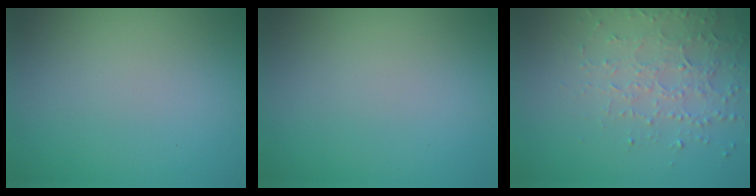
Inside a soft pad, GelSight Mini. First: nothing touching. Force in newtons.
{"total": 0.0}
{"total": 3.5, "press": 3.0, "slide": 1.7}